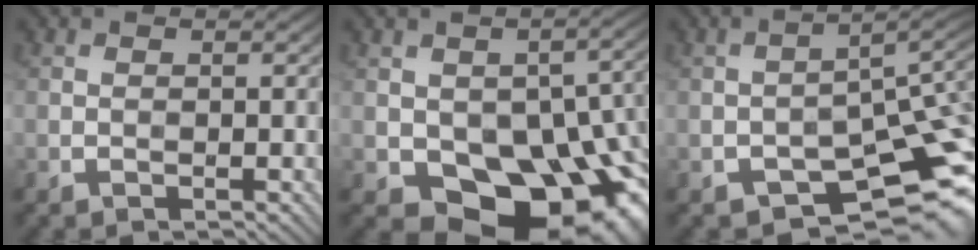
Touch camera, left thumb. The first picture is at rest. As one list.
[{"total": 17.0, "force": [-4.7, 10.5, 12.5], "torque": [-0.168, -0.029, -0.050]}, {"total": 9.6, "force": [-5.3, 4.1, 6.9], "torque": [-0.097, -0.015, -0.087]}]